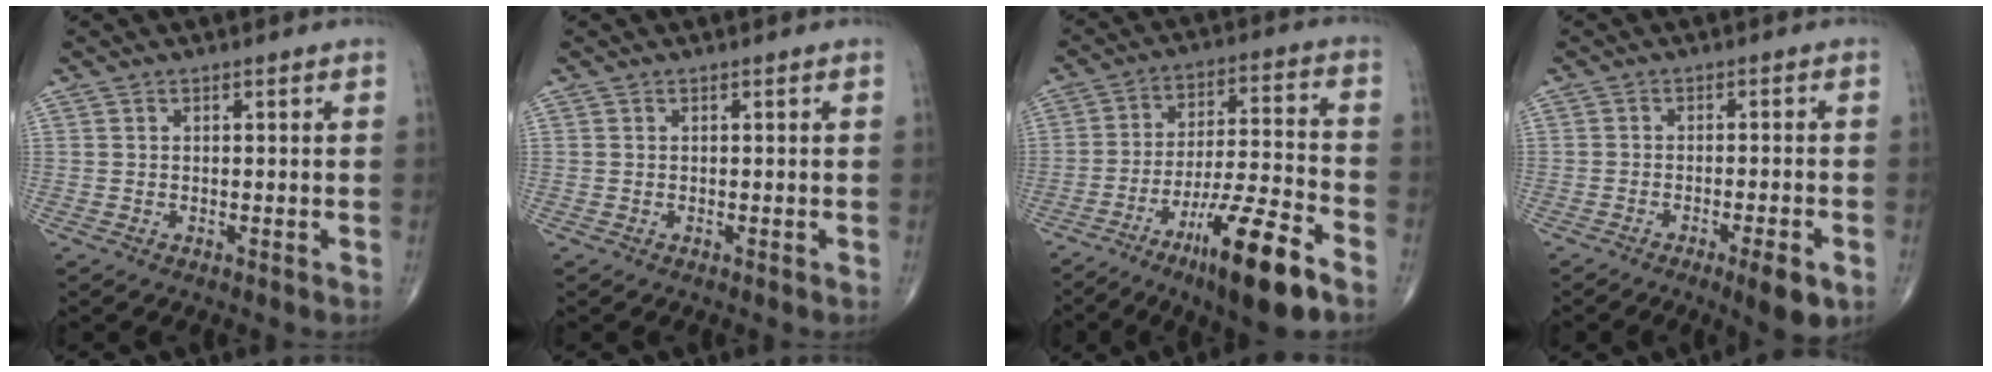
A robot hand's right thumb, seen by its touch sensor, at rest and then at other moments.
{"total": 0.0}
{"total": 17.1, "force": [-10.0, 2.6, 13.5], "torque": [-0.231, 0.051, -0.166]}
{"total": 5.8, "force": [-3.0, 1.0, 4.9], "torque": [-0.068, 0.002, -0.043]}